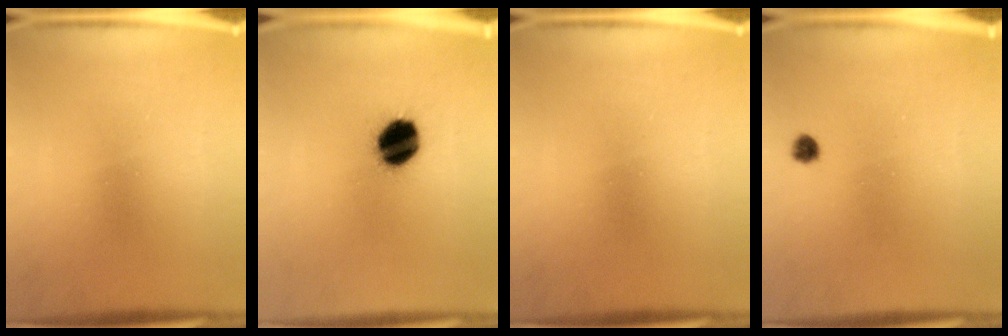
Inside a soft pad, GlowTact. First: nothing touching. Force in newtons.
{"total": 10.8}
{"total": 0.0}
{"total": 1.7}